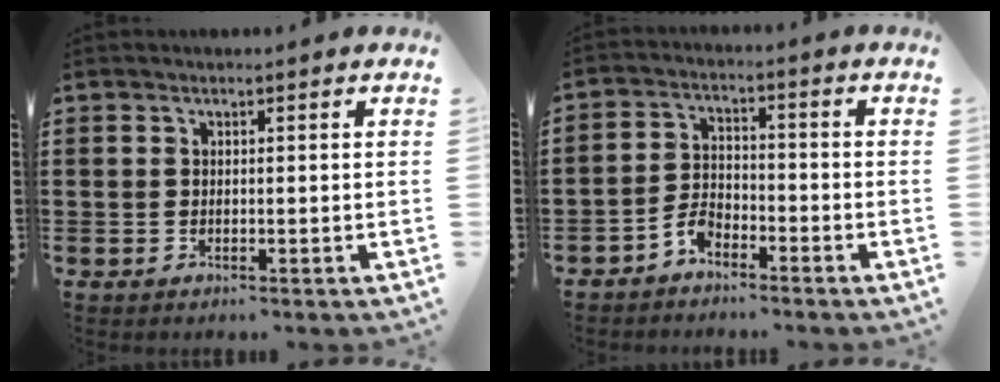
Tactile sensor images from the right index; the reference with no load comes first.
{"total": 3.7, "force": [-3.1, 1.5, 1.5], "torque": [-0.045, 0.004, -0.065]}